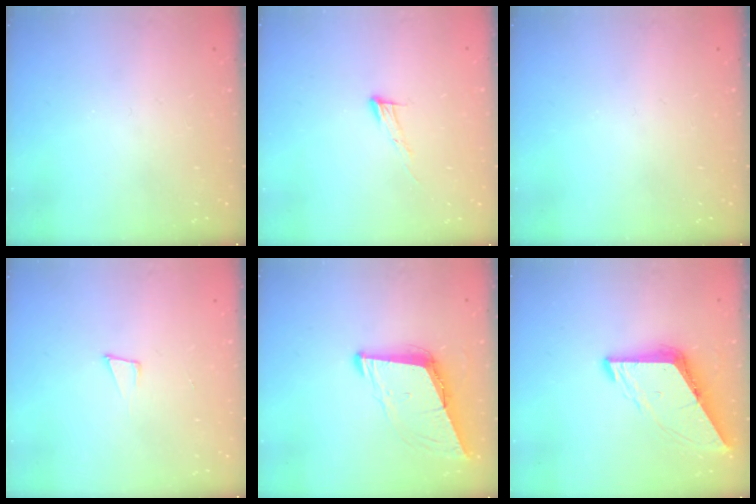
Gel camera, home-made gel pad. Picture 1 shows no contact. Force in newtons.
{"total": 6.4, "press": 6.4, "slide": 0.4}
{"total": 0.0}
{"total": 4.8, "press": 3.6, "slide": 3.2}
{"total": 8.6, "press": 7.7, "slide": 3.8}
{"total": 8.6, "press": 8.5, "slide": 1.1}